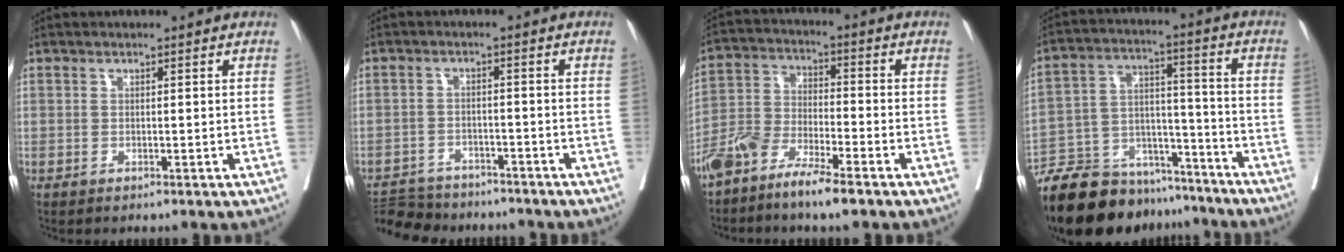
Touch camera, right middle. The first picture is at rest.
{"total": 9.1, "force": [-8.5, 2.8, 1.9], "torque": [-0.036, 0.002, -0.123]}
{"total": 7.8, "force": [-5.9, 1.3, 4.8], "torque": [-0.106, -0.004, -0.122]}
{"total": 19.0, "force": [-16.7, 6.8, 6.1], "torque": [-0.126, 0.012, -0.264]}